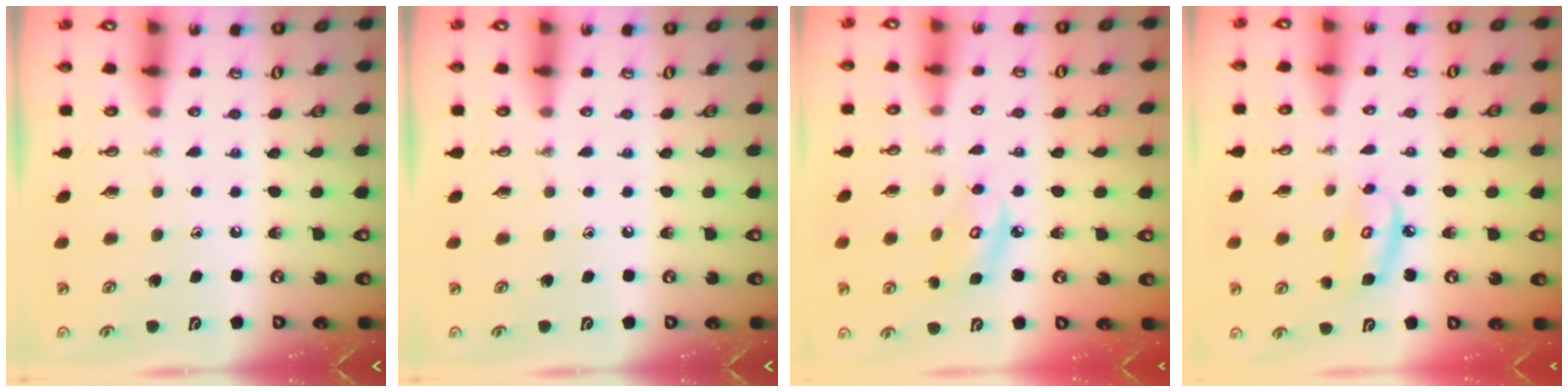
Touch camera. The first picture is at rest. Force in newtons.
{"total": 0.0}
{"total": 5.5, "press": 5.5, "slide": 0.2}
{"total": 5.8, "press": 5.8, "slide": 0.4}